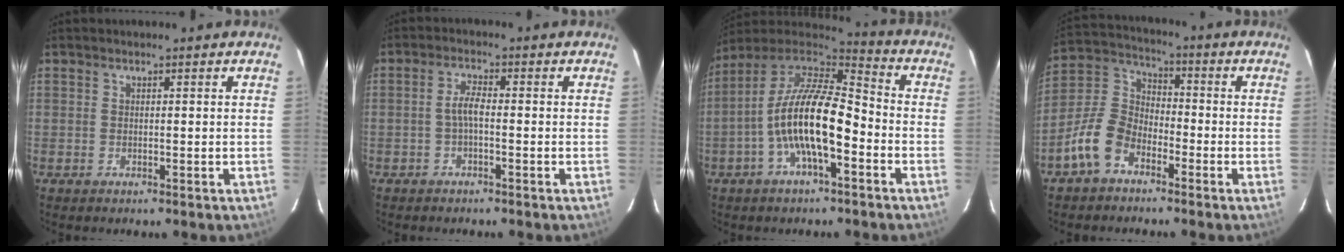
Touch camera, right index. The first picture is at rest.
{"total": 2.5, "force": [-0.9, 0.7, 2.2], "torque": [-0.048, 0.009, -0.020]}
{"total": 16.0, "force": [-4.9, 5.5, 14.2], "torque": [-0.272, 0.004, -0.099]}
{"total": 9.9, "force": [-6.0, 6.1, 5.0], "torque": [-0.112, 0.025, -0.121]}